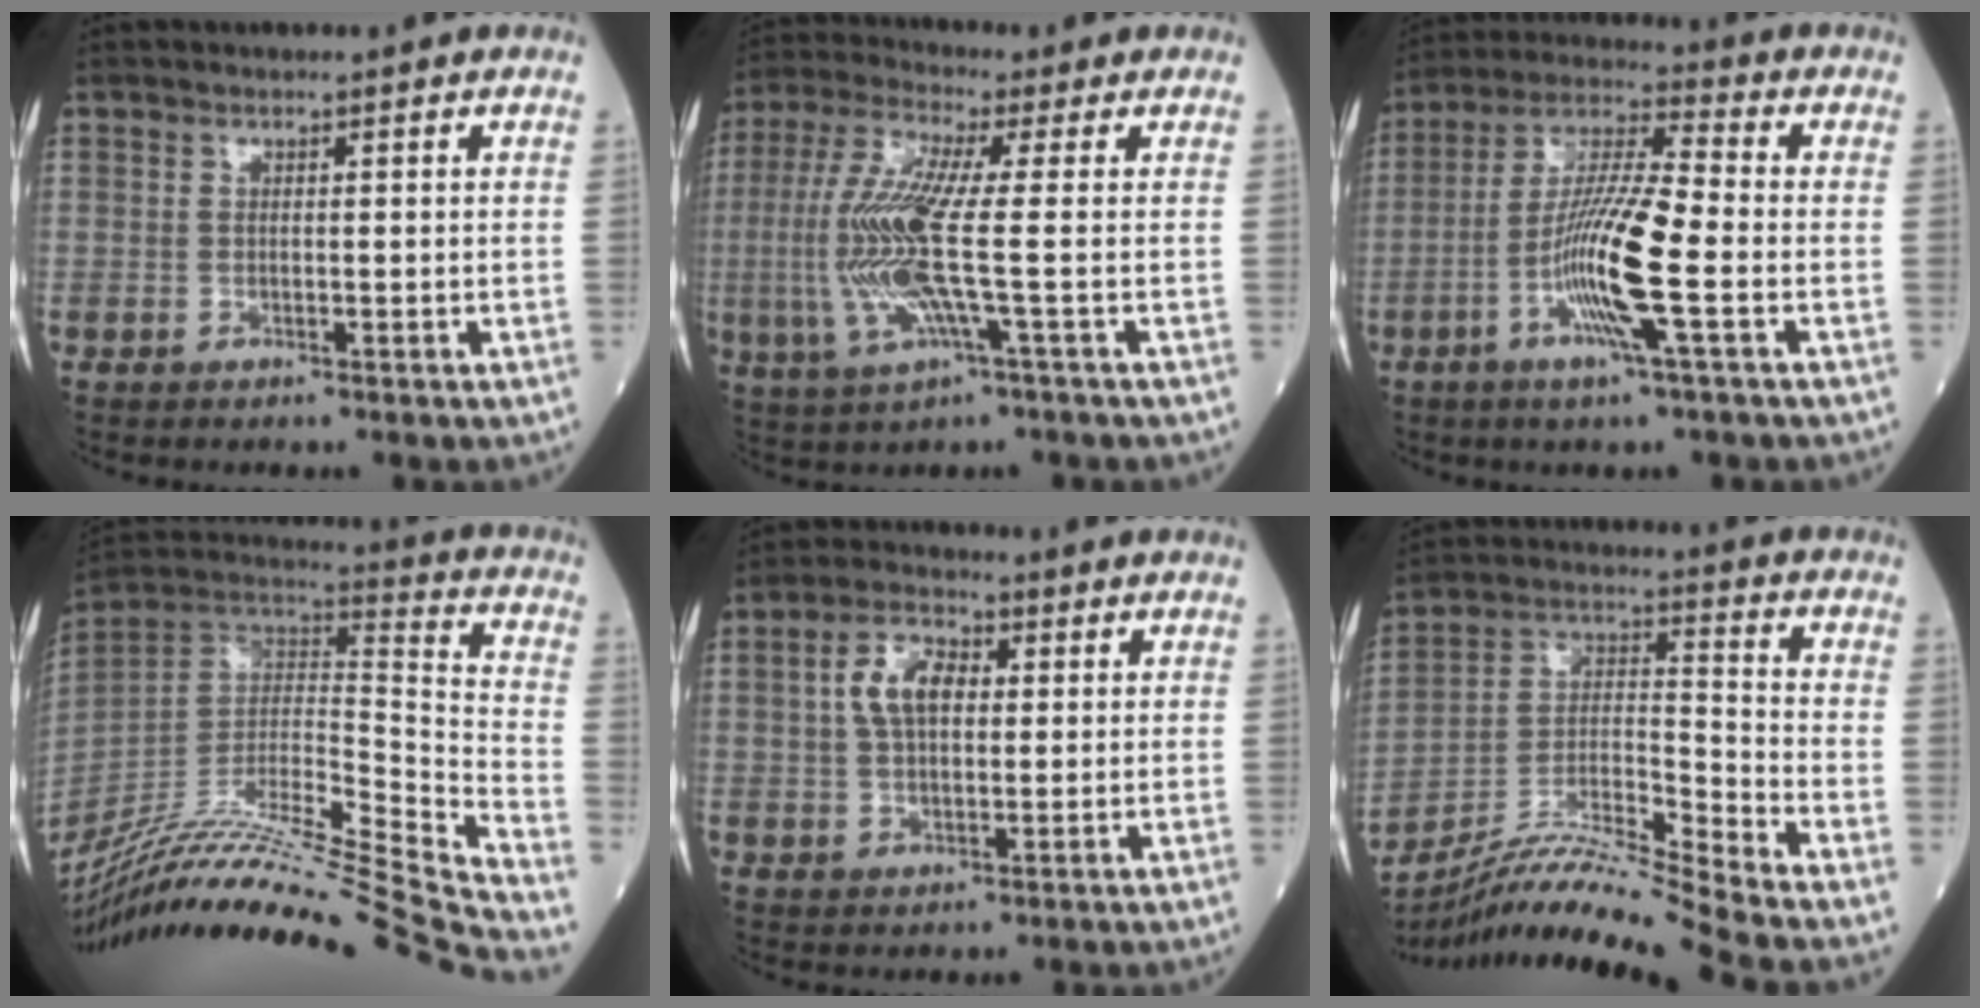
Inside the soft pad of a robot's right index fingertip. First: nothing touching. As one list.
[{"total": 12.1, "force": [-1.0, 0.5, 12.0], "torque": [-0.271, 0.001, -0.028]}, {"total": 12.8, "force": [-3.6, 0.4, 12.3], "torque": [-0.241, -0.005, -0.075]}, {"total": 34.6, "force": [-30.2, -1.9, 16.8], "torque": [-0.234, -0.059, -0.476]}, {"total": 6.7, "force": [1.5, 3.5, 5.5], "torque": [-0.111, 0.016, 0.027]}, {"total": 14.9, "force": [-13.5, -3.1, 5.6], "torque": [-0.100, 0.010, -0.246]}]